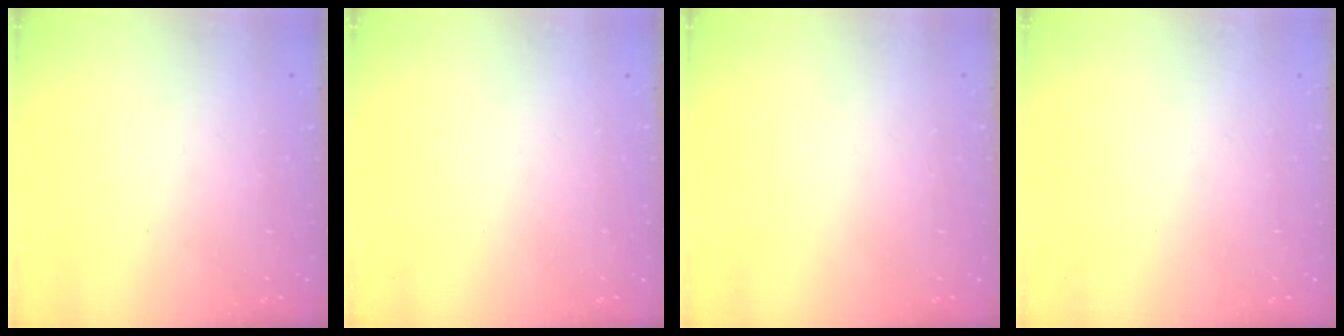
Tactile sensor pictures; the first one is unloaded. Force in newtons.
{"total": 0.0}
{"total": 0.0}
{"total": 0.0}